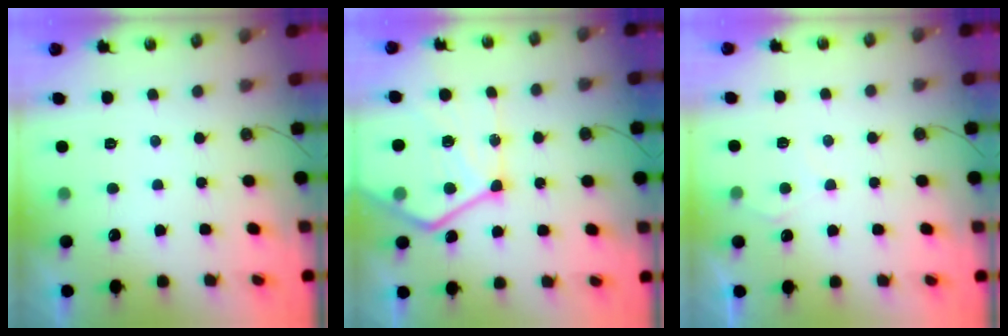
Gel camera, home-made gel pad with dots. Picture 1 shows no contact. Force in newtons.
{"total": 19.7, "press": 19.6, "slide": 2.1}
{"total": 4.5, "press": 4.4, "slide": 0.5}